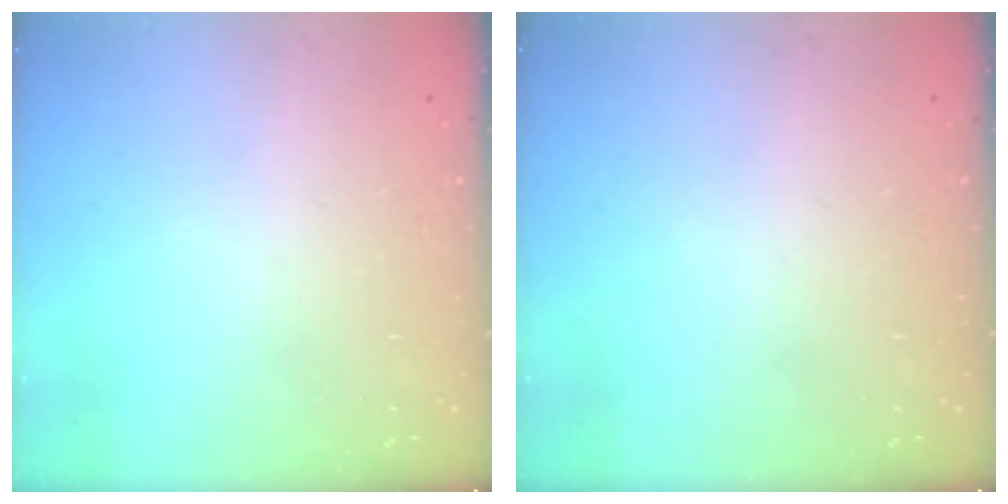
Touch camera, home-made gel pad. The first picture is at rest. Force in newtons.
{"total": 0.0}